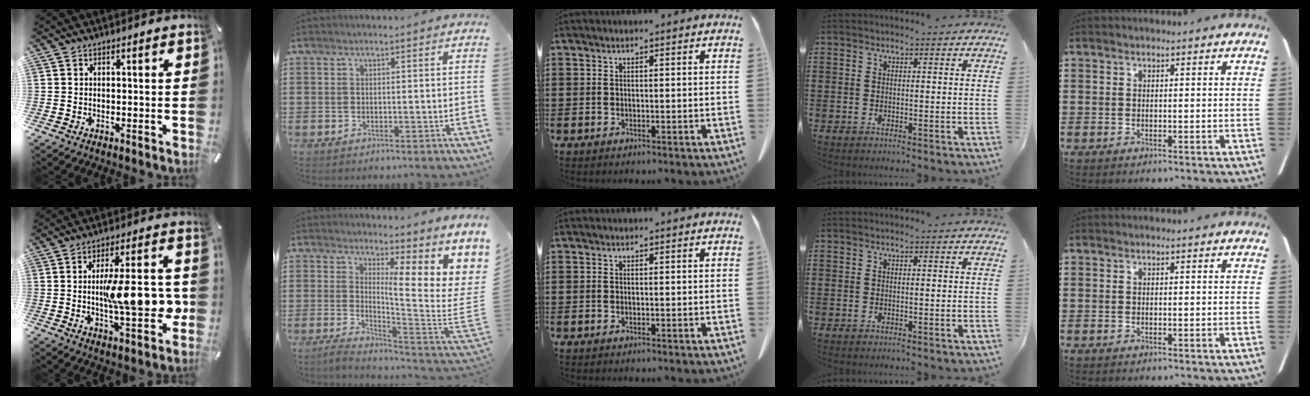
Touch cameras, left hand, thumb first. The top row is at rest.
{"thumb": {"total": 15.4, "force": [-0.7, 5.0, 14.5], "torque": [-0.192, -0.006, -0.013]}, "index": {"total": 8.4, "force": [4.9, 2.0, 6.5], "torque": [-0.103, -0.065, 0.078]}}